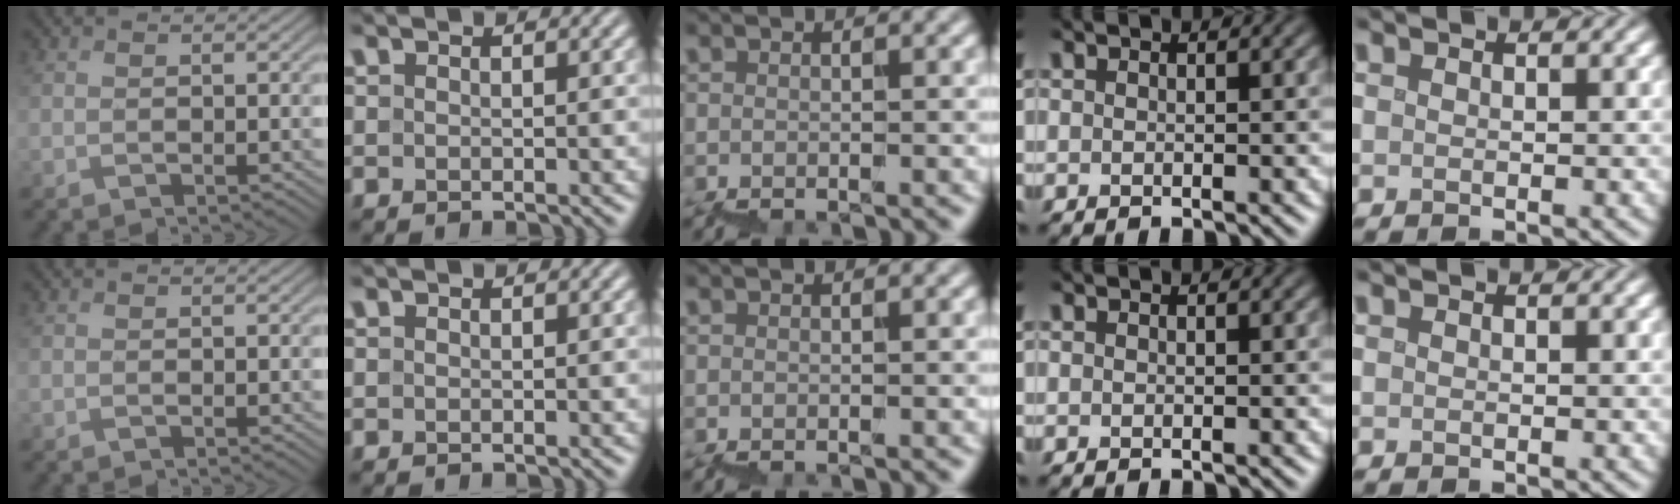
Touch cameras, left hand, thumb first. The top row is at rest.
{}